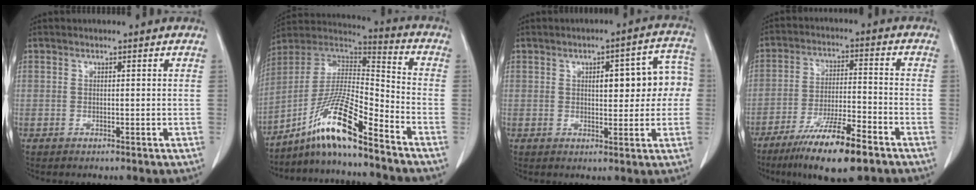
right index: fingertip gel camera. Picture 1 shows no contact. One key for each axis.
{"total": 13.9, "fx": -9.9, "fy": 0.4, "fz": 9.9, "tx": -0.184, "ty": 0.009, "tz": -0.179}
{"total": 9.4, "fx": 1.2, "fy": 3.3, "fz": 8.7, "tx": -0.100, "ty": 0.037, "tz": 0.015}
{"total": 12.6, "fx": -8.4, "fy": 1.5, "fz": 9.2, "tx": -0.165, "ty": -0.026, "tz": -0.145}